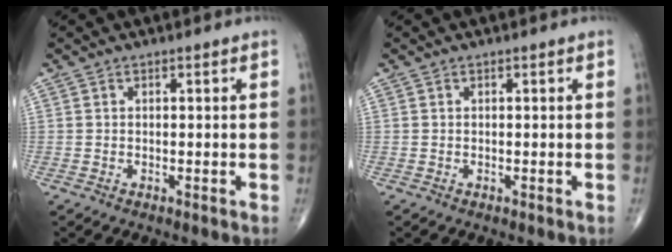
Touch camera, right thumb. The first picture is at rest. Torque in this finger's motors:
{"motor_torque": [0.00, 0.00, 0.00, 0.00, 0.00]}